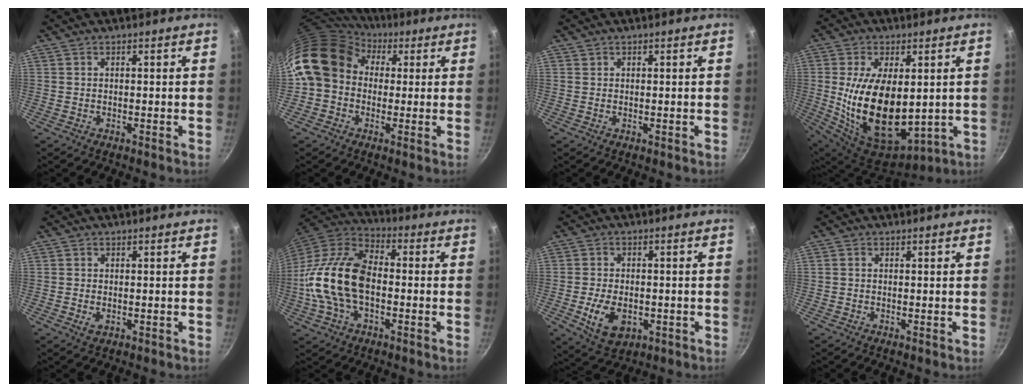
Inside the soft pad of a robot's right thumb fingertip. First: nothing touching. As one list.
[{"total": 13.9, "force": [3.0, 11.4, 7.4], "torque": [-0.114, 0.021, 0.036]}, {"total": 0.0}, {"total": 19.8, "force": [0.6, 11.1, 16.4], "torque": [-0.289, -0.026, 0.035]}, {"total": 1.8, "force": [-0.4, 1.2, 1.3], "torque": [-0.024, -0.004, -0.005]}, {"total": 19.6, "force": [-2.3, 11.8, 15.5], "torque": [-0.281, 0.035, -0.057]}, {"total": 8.9, "force": [-2.3, 5.7, 6.4], "torque": [-0.107, 0.001, -0.029]}, {"total": 0.5, "force": [0.0, 0.5, 0.2], "torque": [-0.004, 0.002, -0.002]}]